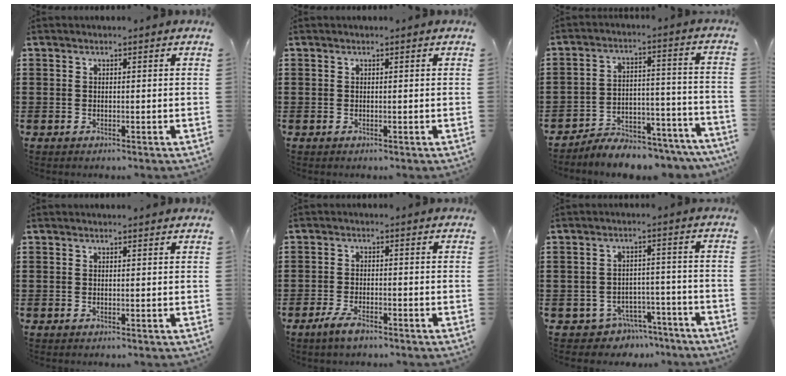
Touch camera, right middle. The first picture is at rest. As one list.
[{"total": 0.0}, {"total": 5.9, "force": [-5.8, 0.9, 0.5], "torque": [-0.007, 0.017, -0.115]}, {"total": 0.0}, {"total": 3.1, "force": [-2.2, 0.8, 2.1], "torque": [-0.048, -0.001, -0.044]}, {"total": 4.0, "force": [-3.7, 1.4, 0.4], "torque": [-0.014, 0.011, -0.078]}]